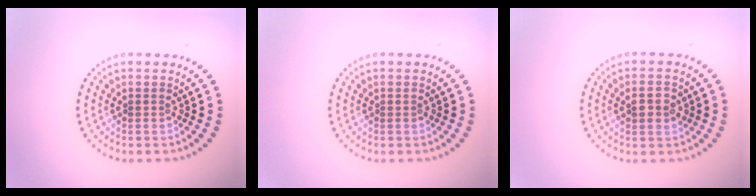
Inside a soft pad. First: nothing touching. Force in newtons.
{"total": 0.0}
{"total": 2.1, "press": 2.1, "slide": 0.2}